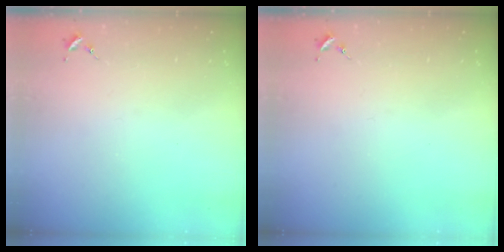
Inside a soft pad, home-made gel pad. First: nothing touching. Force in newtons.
{"total": 0.0}